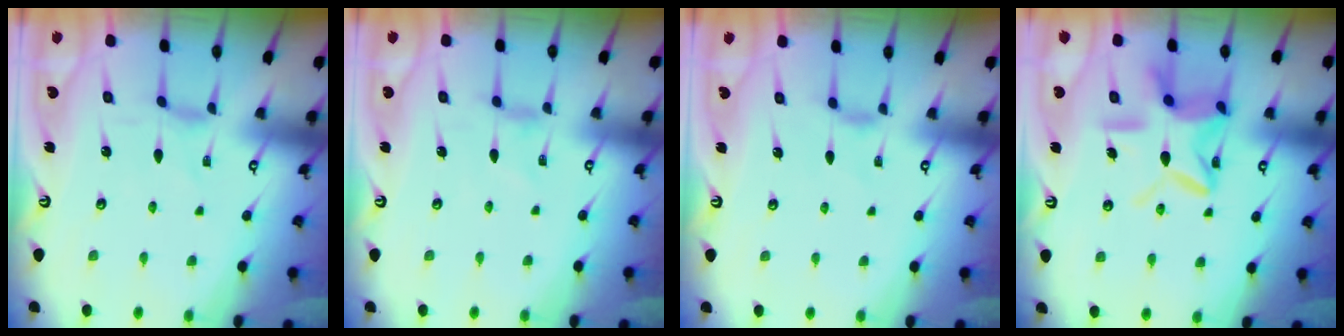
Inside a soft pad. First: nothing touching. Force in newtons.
{"total": 1.5, "press": 1.5, "slide": 0.3}
{"total": 1.6, "press": 1.6, "slide": 0.4}
{"total": 14.1, "press": 14.1, "slide": 1.1}